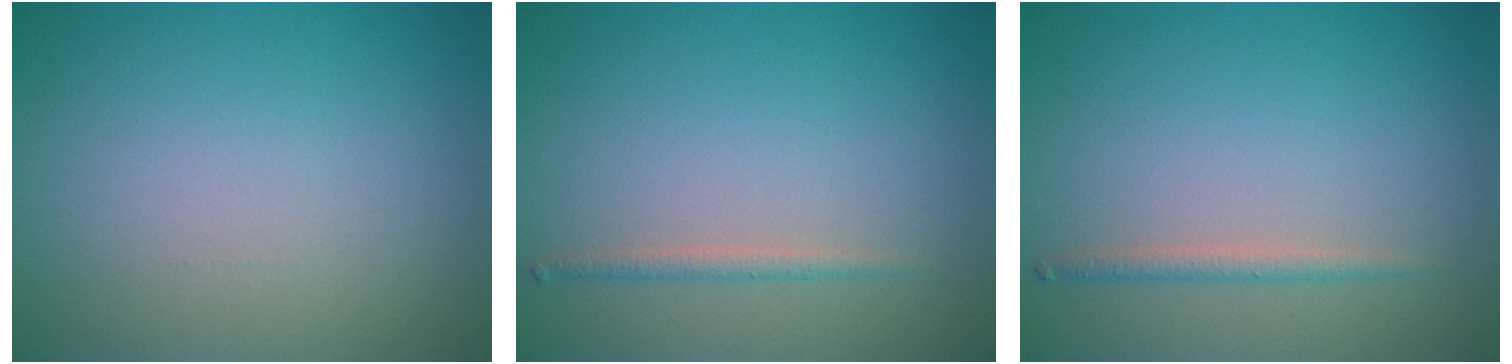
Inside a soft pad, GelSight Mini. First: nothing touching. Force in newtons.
{"total": 1.1, "press": 1.1, "slide": 0.0}
{"total": 1.2, "press": 1.2, "slide": 0.0}